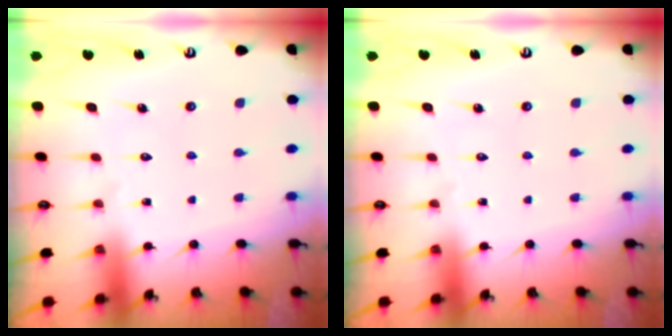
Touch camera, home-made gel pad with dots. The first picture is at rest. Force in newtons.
{"total": 0.0}